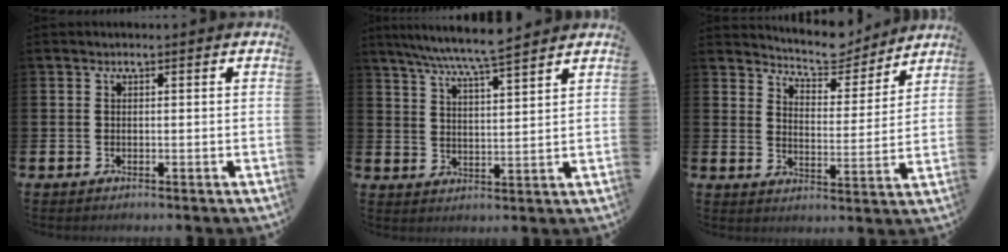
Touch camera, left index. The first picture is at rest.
{"total": 7.4, "force": [6.9, 0.0, 2.6], "torque": [-0.078, -0.029, 0.123]}
{"total": 6.8, "force": [6.5, 1.7, 1.0], "torque": [-0.040, -0.045, 0.114]}